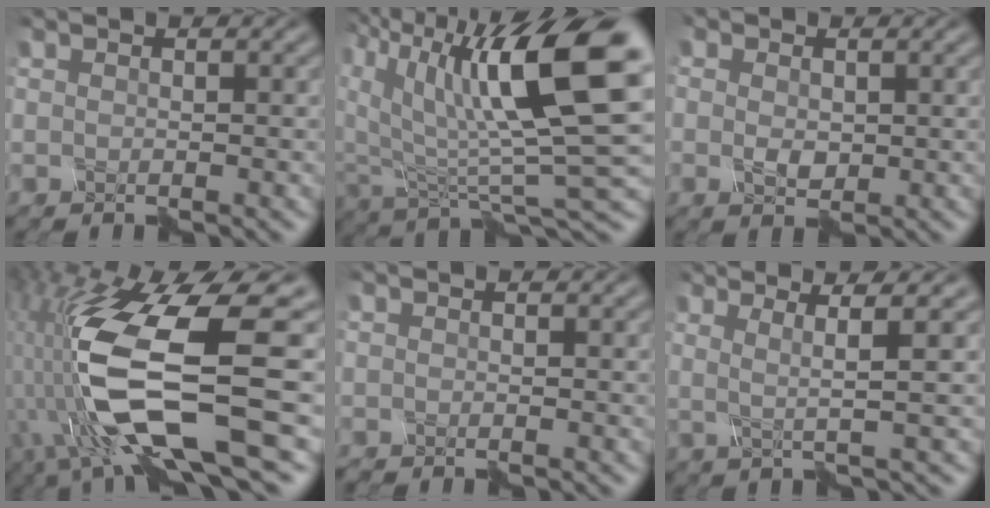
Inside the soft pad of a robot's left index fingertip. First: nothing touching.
{"total": 12.4, "force": [3.7, 4.6, 10.9], "torque": [-0.193, 0.003, 0.071]}
{"total": 1.6, "force": [-0.6, 1.4, 0.6], "torque": [-0.019, -0.001, -0.004]}
{"total": 12.5, "force": [-1.6, 4.6, 11.5], "torque": [-0.256, -0.034, -0.016]}
{"total": 0.9, "force": [-0.8, 0.1, -0.3], "torque": [0.005, 0.002, -0.007]}
{"total": 2.4, "force": [0.4, 0.1, 2.3], "torque": [-0.046, 0.001, 0.014]}